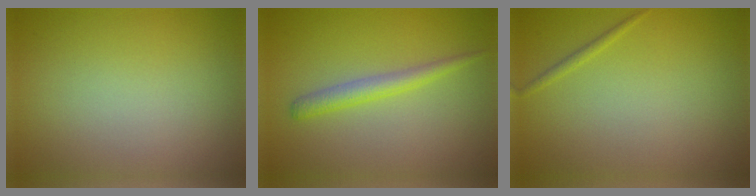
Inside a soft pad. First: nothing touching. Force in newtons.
{"total": 2.2, "press": 2.2, "slide": 0.2}
{"total": 0.6, "press": 0.6, "slide": 0.1}